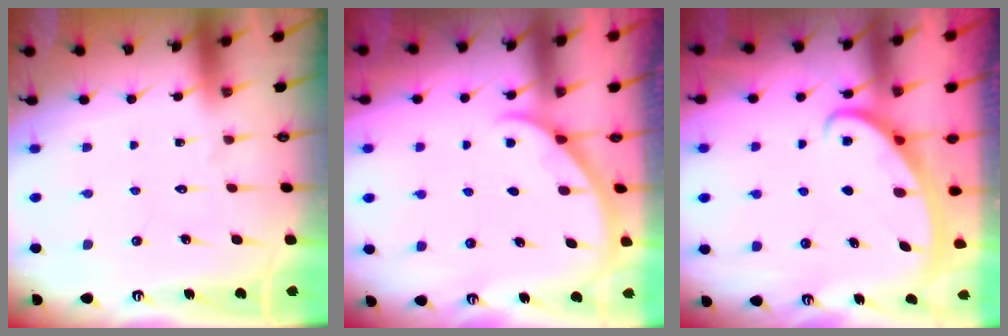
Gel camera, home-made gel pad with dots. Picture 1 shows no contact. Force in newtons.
{"total": 1.5, "press": 1.5, "slide": 0.2}
{"total": 2.7, "press": 2.7, "slide": 0.4}